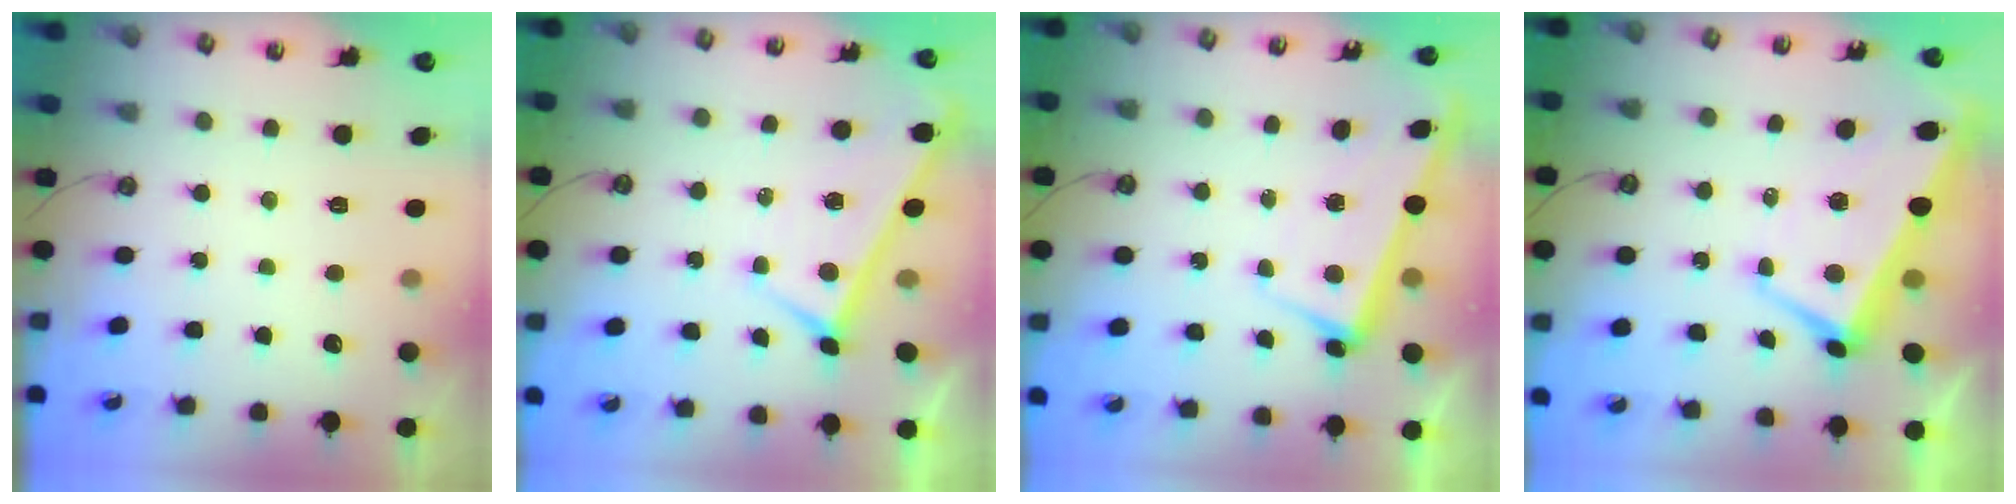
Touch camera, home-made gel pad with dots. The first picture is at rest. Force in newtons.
{"total": 0.0}
{"total": 2.2, "press": 2.0, "slide": 0.9}
{"total": 1.8, "press": 1.1, "slide": 1.3}